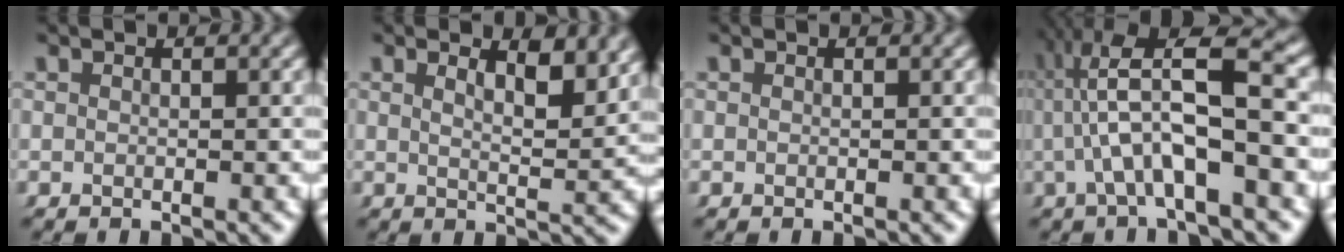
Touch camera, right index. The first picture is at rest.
{"total": 3.1, "force": [2.4, 0.2, 2.0], "torque": [-0.028, -0.007, 0.038]}
{"total": 0.0}
{"total": 9.0, "force": [1.4, 3.5, 8.2], "torque": [-0.133, 0.022, 0.013]}